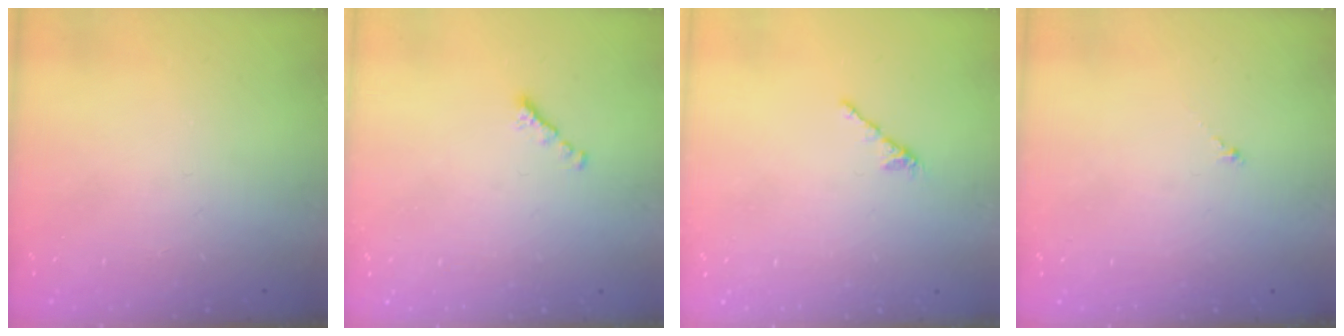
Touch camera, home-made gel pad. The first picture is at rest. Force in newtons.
{"total": 1.5, "press": 1.4, "slide": 0.5}
{"total": 2.1, "press": 2.0, "slide": 0.7}
{"total": 0.0}